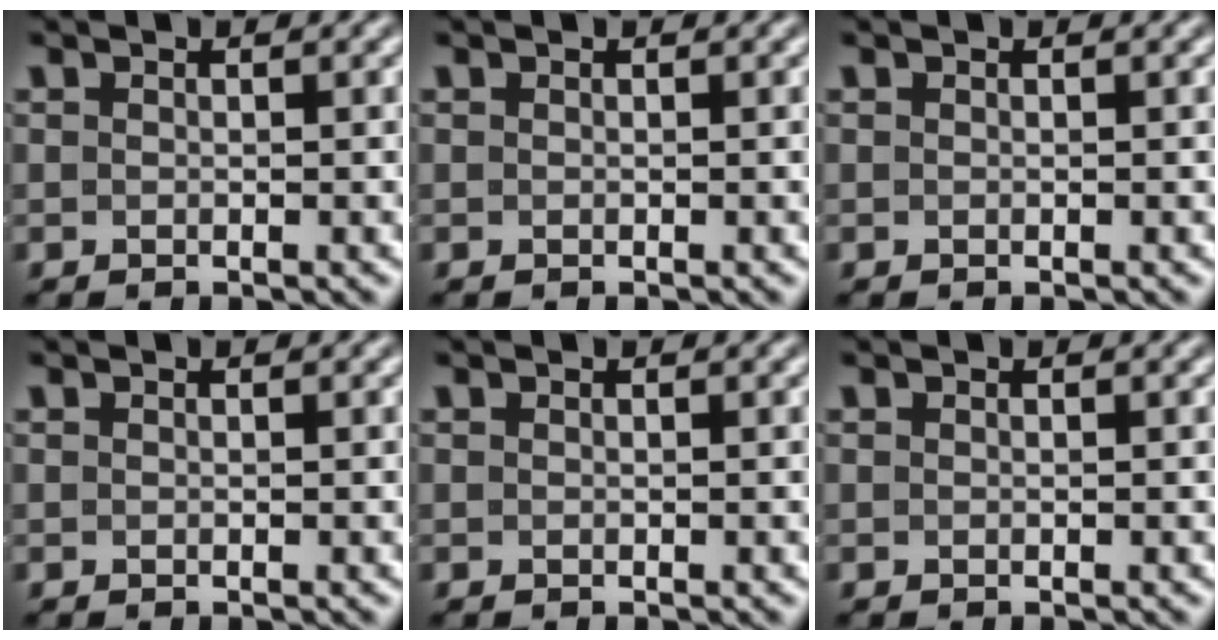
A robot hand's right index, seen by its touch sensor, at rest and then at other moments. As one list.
[{"total": 0.0}, {"total": 0.0}, {"total": 0.0}, {"total": 0.0}, {"total": 0.0}]